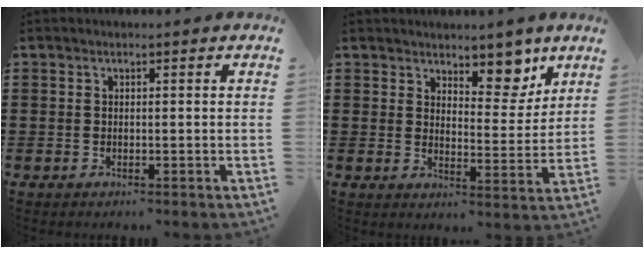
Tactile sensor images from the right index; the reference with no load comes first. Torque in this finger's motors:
{"motor_torque": [0.56, 0.55, 0.09, 0.05]}